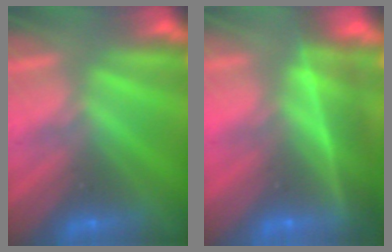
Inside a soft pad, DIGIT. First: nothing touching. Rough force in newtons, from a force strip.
{"total": 11.1}